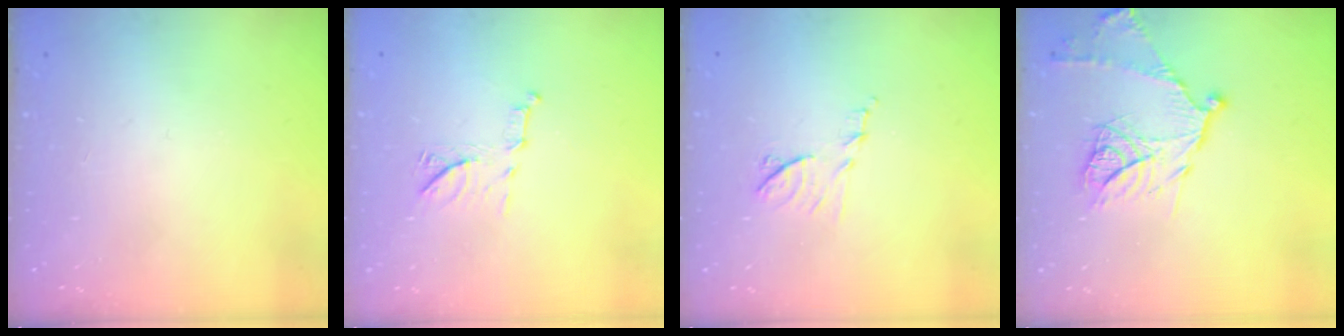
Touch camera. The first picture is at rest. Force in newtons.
{"total": 8.6, "press": 8.5, "slide": 1.1}
{"total": 7.4, "press": 7.4, "slide": 0.4}
{"total": 15.0, "press": 14.9, "slide": 1.2}